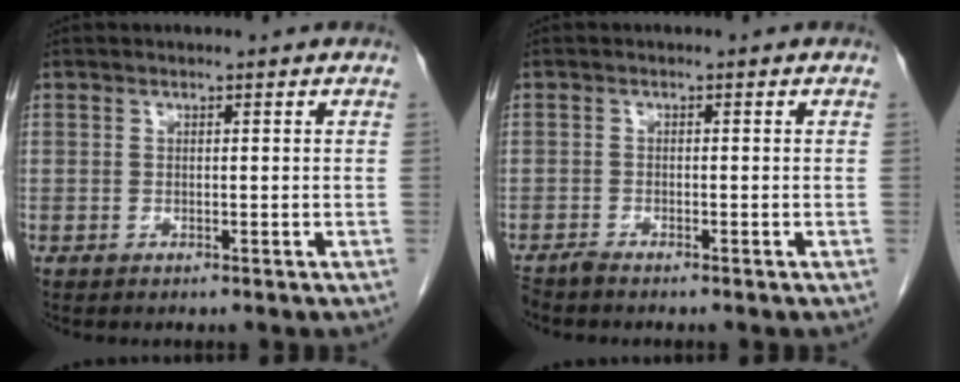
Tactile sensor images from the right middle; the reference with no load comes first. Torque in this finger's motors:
{"motor_torque": [0.27, -0.18, -0.01, -0.01]}